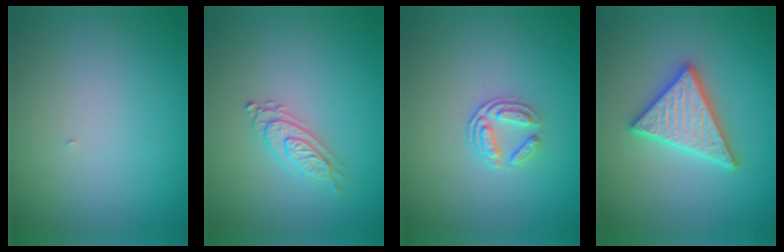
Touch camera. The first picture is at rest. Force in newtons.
{"total": 2.3, "press": 2.1, "slide": 0.9}
{"total": 2.0, "press": 1.4, "slide": 1.4}
{"total": 4.9, "press": 4.8, "slide": 0.7}